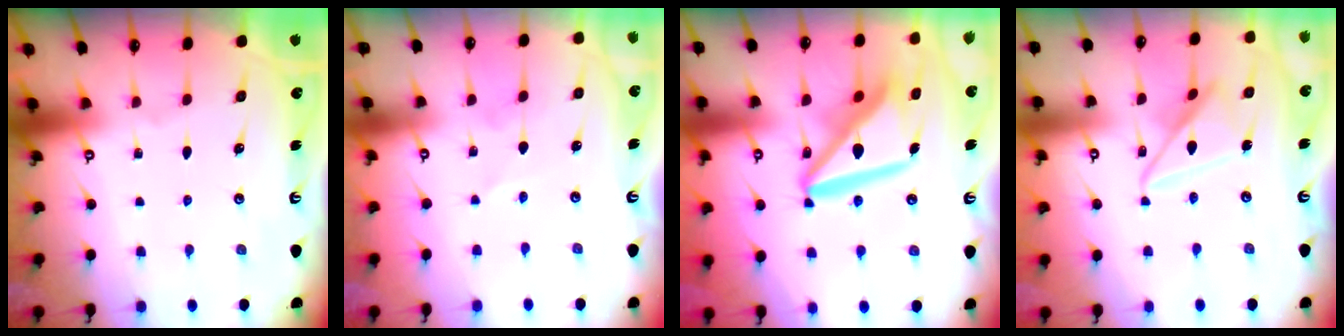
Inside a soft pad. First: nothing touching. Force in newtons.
{"total": 0.9, "press": 0.9, "slide": 0.2}
{"total": 15.4, "press": 15.3, "slide": 2.0}
{"total": 11.8, "press": 11.7, "slide": 1.2}